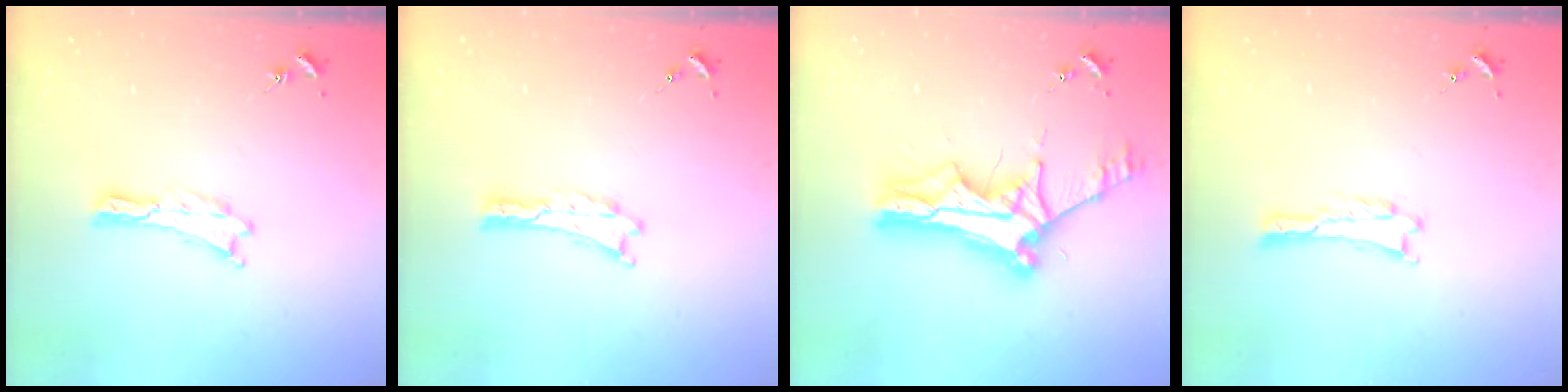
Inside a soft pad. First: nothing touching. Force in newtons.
{"total": 0.0}
{"total": 12.0, "press": 11.9, "slide": 1.1}
{"total": 1.0, "press": 1.0, "slide": 0.1}